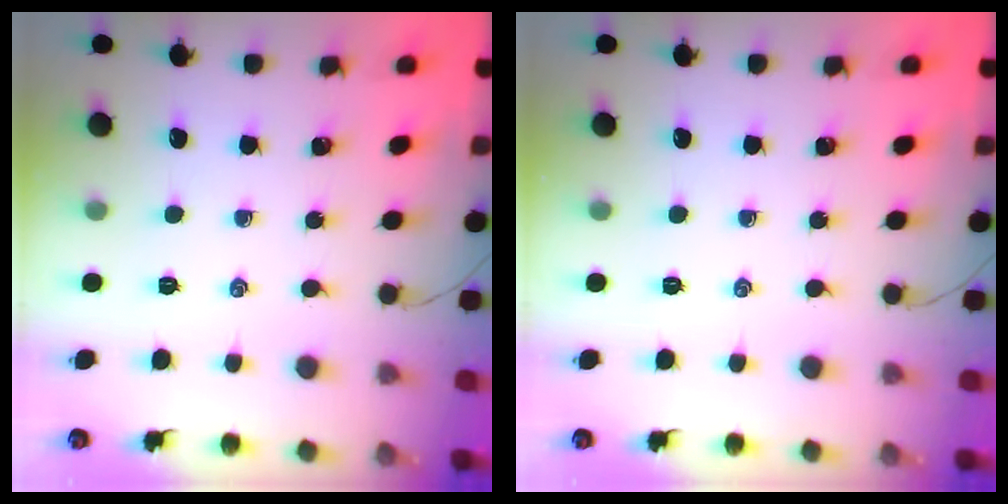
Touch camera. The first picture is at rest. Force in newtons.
{"total": 0.0}